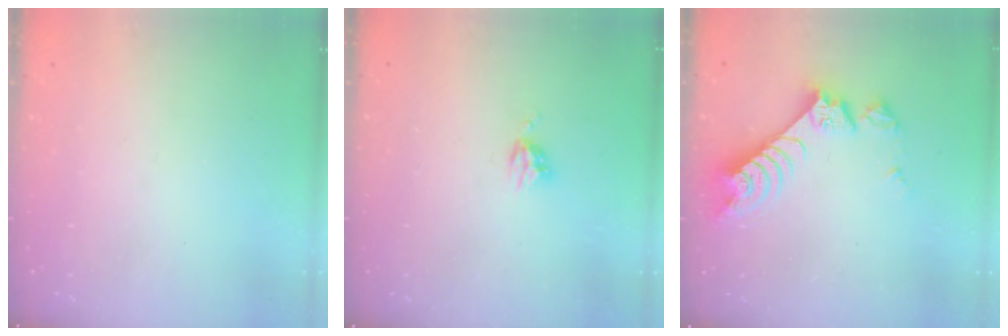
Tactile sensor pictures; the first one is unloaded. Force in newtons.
{"total": 4.4, "press": 4.4, "slide": 0.6}
{"total": 10.2, "press": 10.1, "slide": 1.0}